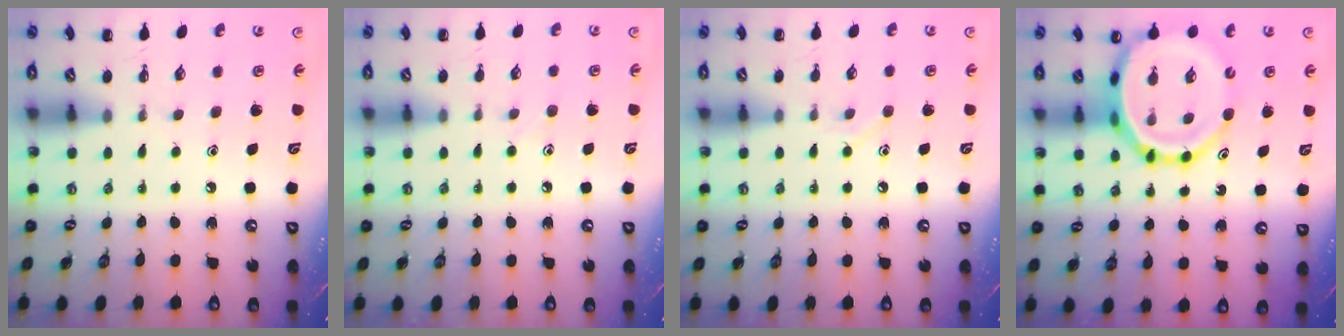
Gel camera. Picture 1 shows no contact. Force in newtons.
{"total": 4.0, "press": 3.7, "slide": 1.6}
{"total": 6.0, "press": 5.9, "slide": 1.3}
{"total": 13.5, "press": 13.1, "slide": 3.3}